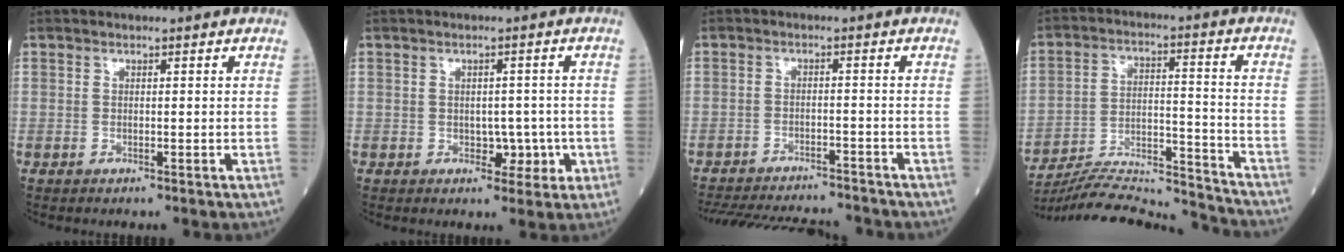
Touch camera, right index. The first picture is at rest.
{"total": 3.4, "force": [-0.8, 2.5, 2.2], "torque": [-0.015, 0.007, -0.006]}
{"total": 16.3, "force": [-14.9, 3.2, 5.8], "torque": [-0.133, -0.014, -0.208]}
{"total": 18.3, "force": [-17.9, 0.1, 3.7], "torque": [-0.077, 0.016, -0.281]}